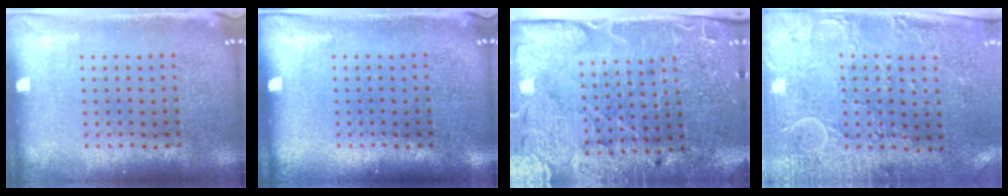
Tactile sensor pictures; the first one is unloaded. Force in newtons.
{"total": 0.0}
{"total": 3.6, "press": 3.5, "slide": 0.6}
{"total": 2.9, "press": 2.4, "slide": 1.7}